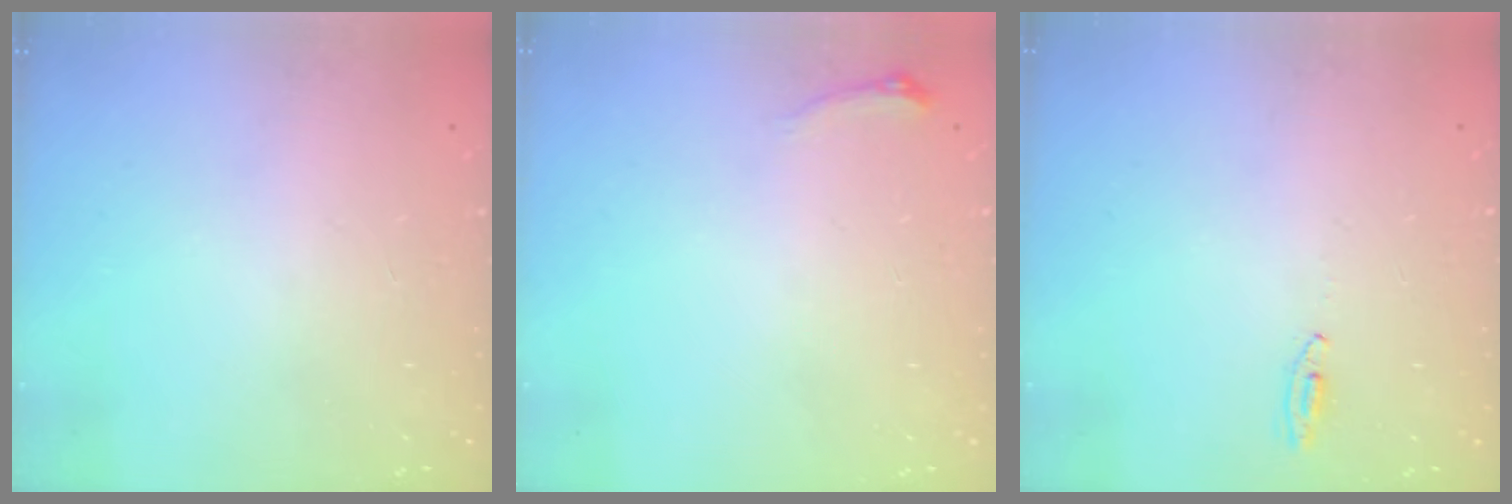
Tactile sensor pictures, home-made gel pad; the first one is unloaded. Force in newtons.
{"total": 4.5, "press": 4.3, "slide": 1.1}
{"total": 2.7, "press": 2.5, "slide": 1.0}